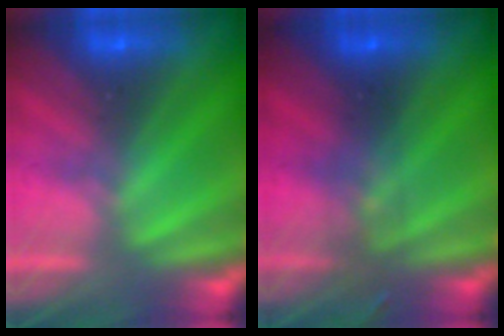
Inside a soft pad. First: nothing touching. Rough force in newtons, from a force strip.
{"total": 2.9}